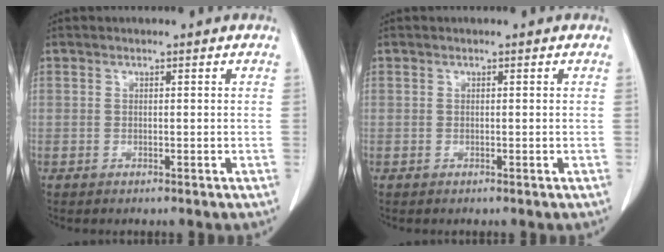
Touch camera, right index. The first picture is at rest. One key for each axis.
{"total": 0.0}